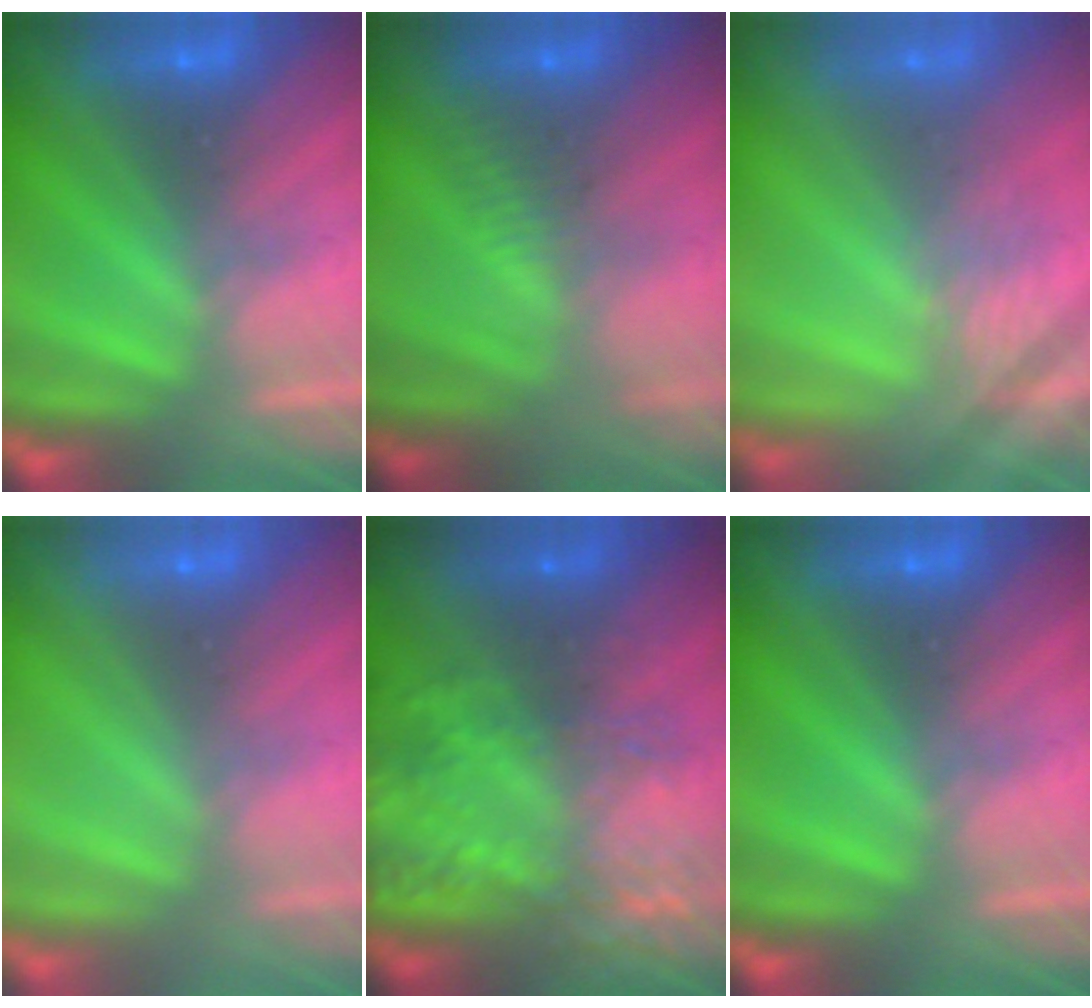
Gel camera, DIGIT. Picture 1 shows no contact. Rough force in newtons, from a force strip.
{"total": 2.8}
{"total": 2.3}
{"total": 3.3}
{"total": 6.6}
{"total": 0.0}